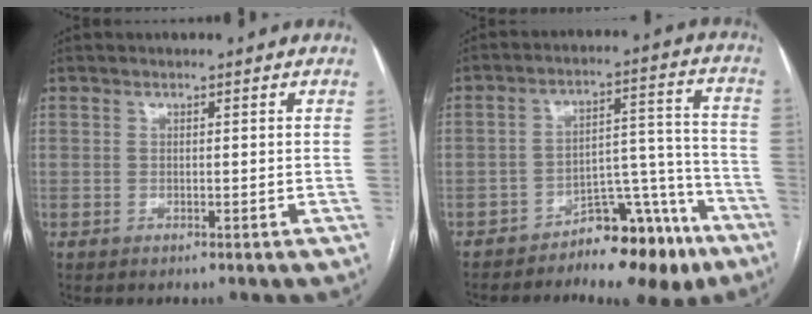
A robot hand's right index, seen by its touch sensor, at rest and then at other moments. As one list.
[{"total": 11.8, "force": [-8.5, 4.2, 7.0], "torque": [-0.076, 0.047, -0.128]}]